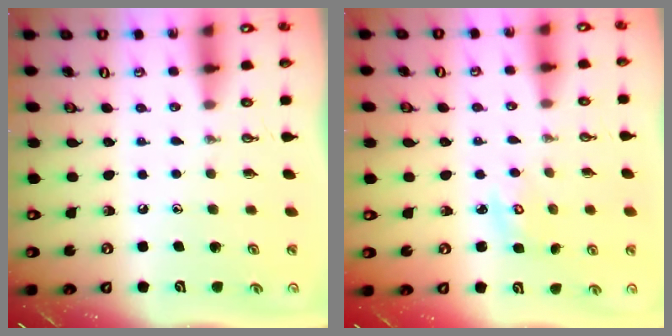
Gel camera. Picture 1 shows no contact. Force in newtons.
{"total": 2.5, "press": 2.5, "slide": 0.3}